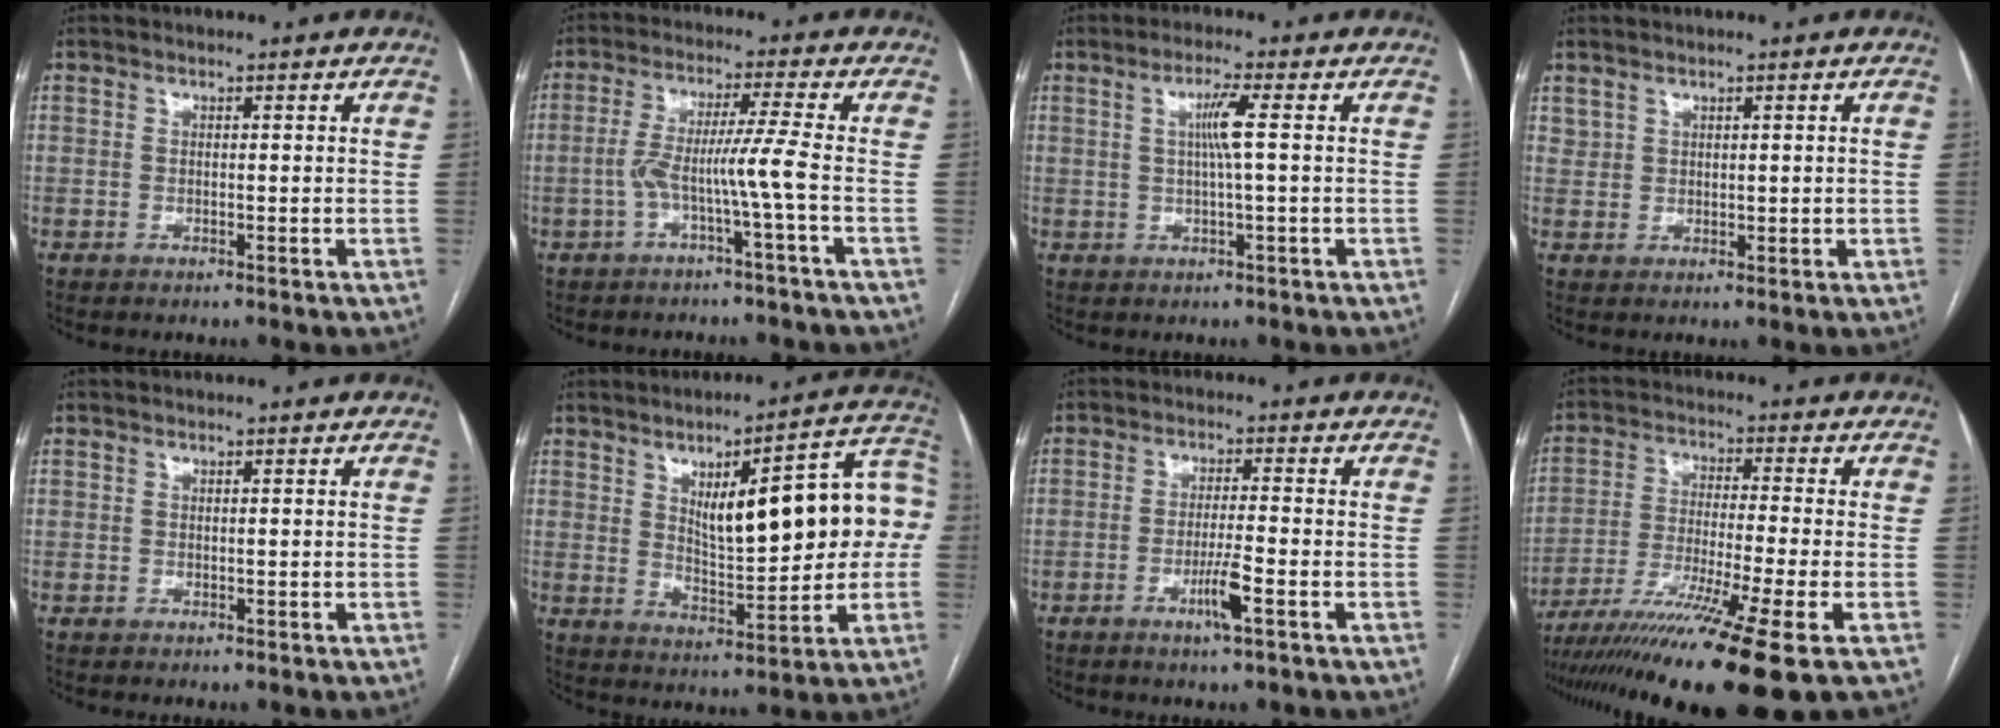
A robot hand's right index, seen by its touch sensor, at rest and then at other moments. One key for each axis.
{"total": 5.8, "fx": -2.0, "fy": -1.7, "fz": 5.2, "tx": -0.107, "ty": 0.020, "tz": -0.034}
{"total": 3.8, "fx": 0.5, "fy": -0.6, "fz": 3.8, "tx": -0.072, "ty": 0.003, "tz": 0.010}
{"total": 1.6, "fx": 1.2, "fy": 1.0, "fz": 0.2, "tx": -0.003, "ty": 0.001, "tz": 0.027}
{"total": 0.0}
{"total": 17.4, "fx": 2.3, "fy": 4.5, "fz": 16.7, "tx": -0.227, "ty": 0.035, "tz": 0.039}
{"total": 4.4, "fx": -2.1, "fy": -0.3, "fz": 3.8, "tx": -0.078, "ty": -0.008, "tz": -0.039}
{"total": 17.0, "fx": -11.5, "fy": -1.8, "fz": 12.4, "tx": -0.204, "ty": -0.048, "tz": -0.197}